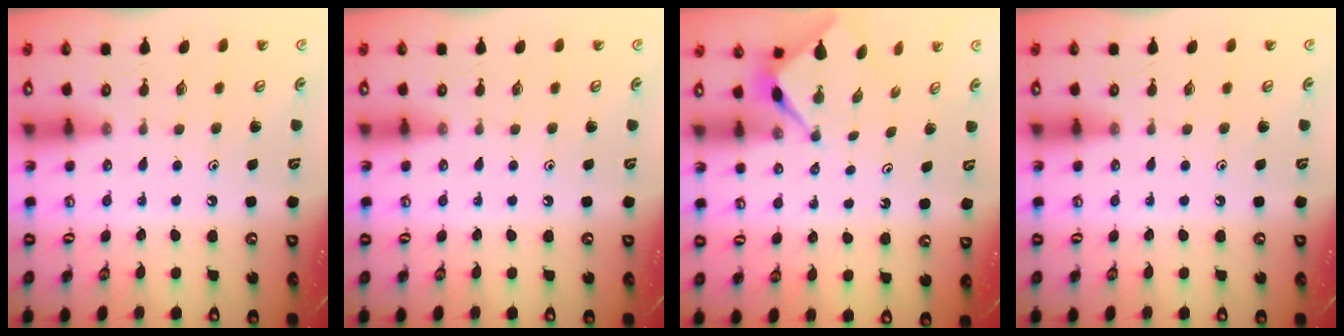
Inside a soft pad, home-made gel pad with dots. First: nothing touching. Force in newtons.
{"total": 0.0}
{"total": 2.9, "press": 2.9, "slide": 0.2}
{"total": 0.0}